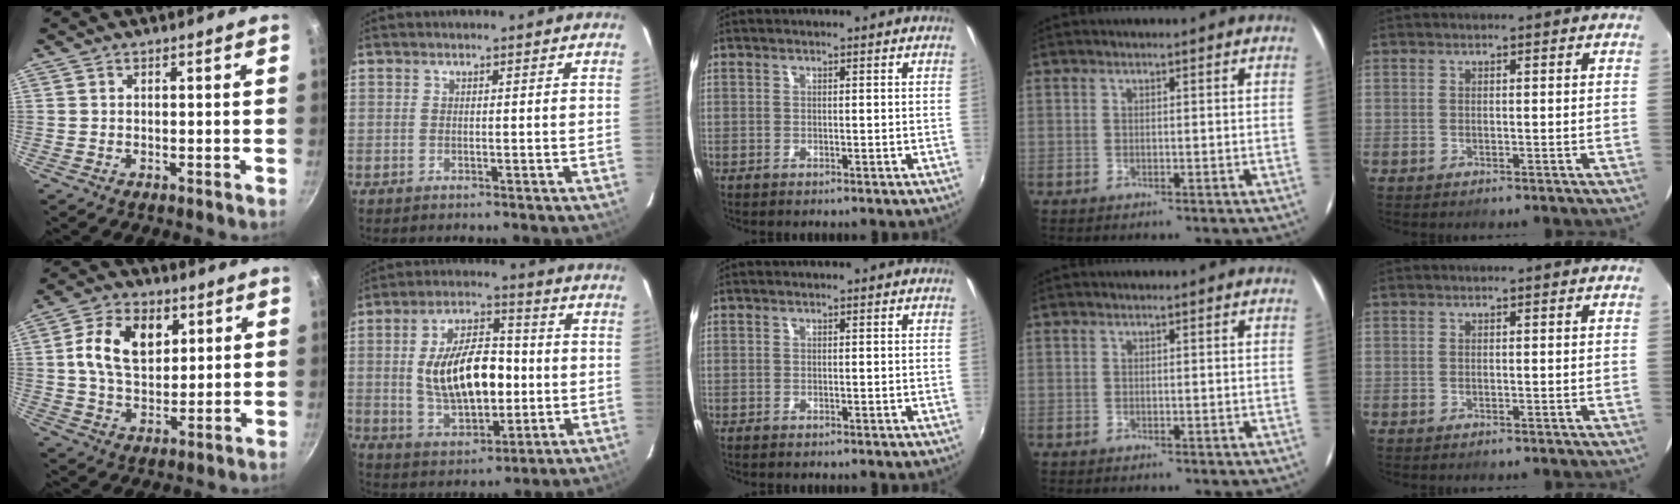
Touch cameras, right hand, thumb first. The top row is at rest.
{"thumb": {"total": 12.1, "force": [3.5, 8.1, 8.4], "torque": [-0.128, -0.004, 0.054]}, "index": {"total": 15.7, "force": [-0.3, 7.9, 13.6], "torque": [-0.251, 0.009, 0.010]}}